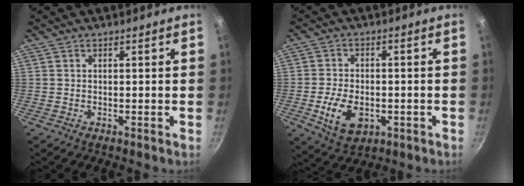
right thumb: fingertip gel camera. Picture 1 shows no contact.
{"total": 9.3, "force": [-2.5, 5.9, 6.7], "torque": [-0.112, 0.004, -0.034]}